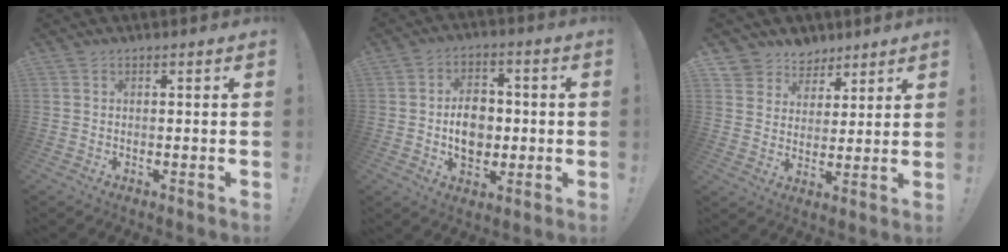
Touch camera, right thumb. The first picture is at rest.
{"total": 10.5, "force": [-0.8, 7.9, 6.9], "torque": [-0.106, 0.008, -0.012]}
{"total": 7.2, "force": [4.7, 5.4, 0.2], "torque": [-0.005, -0.043, 0.096]}